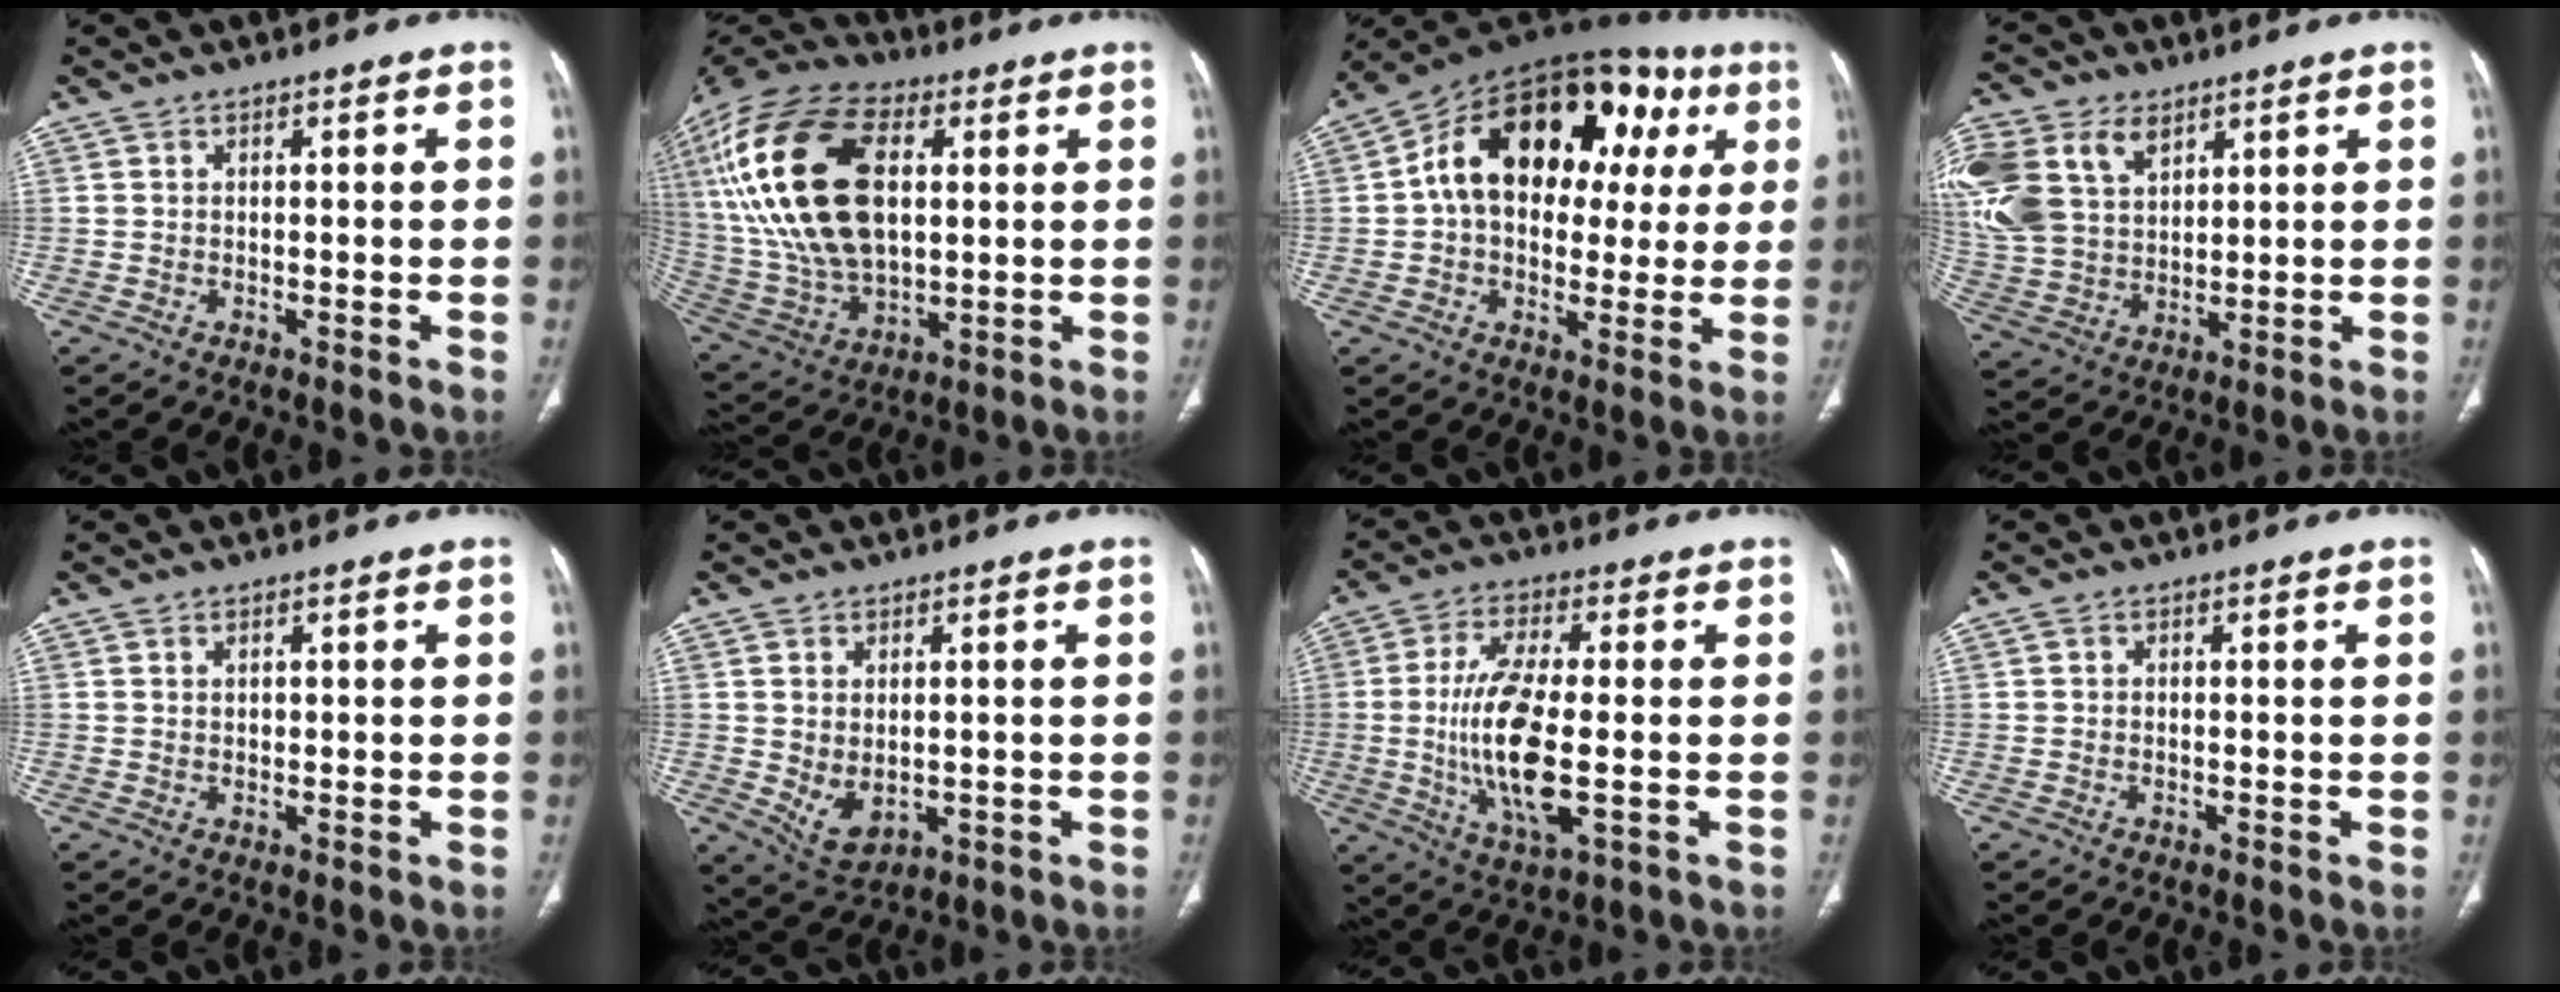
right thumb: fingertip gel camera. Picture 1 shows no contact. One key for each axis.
{"total": 28.2, "fx": 5.9, "fy": 15.9, "fz": 22.6, "tx": -0.465, "ty": -0.007, "tz": 0.110}
{"total": 24.7, "fx": 5.5, "fy": 15.6, "fz": 18.3, "tx": -0.243, "ty": 0.045, "tz": 0.076}
{"total": 20.6, "fx": 8.9, "fy": 14.4, "fz": 11.8, "tx": -0.292, "ty": 0.016, "tz": 0.183}
{"total": 0.7, "fx": 0.6, "fy": 0.2, "fz": 0.3, "tx": 0.000, "ty": -0.004, "tz": 0.011}
{"total": 5.9, "fx": -0.3, "fy": 3.7, "fz": 4.5, "tx": -0.077, "ty": -0.009, "tz": 0.015}
{"total": 14.1, "fx": -1.1, "fy": 4.4, "fz": 13.3, "tx": -0.276, "ty": -0.012, "tz": -0.018}
{"total": 0.9, "fx": 0.1, "fy": 0.5, "fz": 0.7, "tx": -0.014, "ty": 0.000, "tz": -0.003}